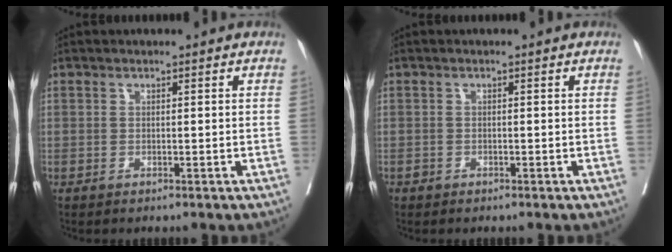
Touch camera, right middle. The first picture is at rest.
{"total": 0.5, "force": [-0.4, 0.4, 0.1], "torque": [-0.001, 0.002, -0.008]}